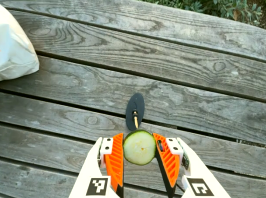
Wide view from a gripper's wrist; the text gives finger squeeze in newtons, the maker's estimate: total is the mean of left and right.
{"total": 11.3, "left": 11.5, "right": 11.1}